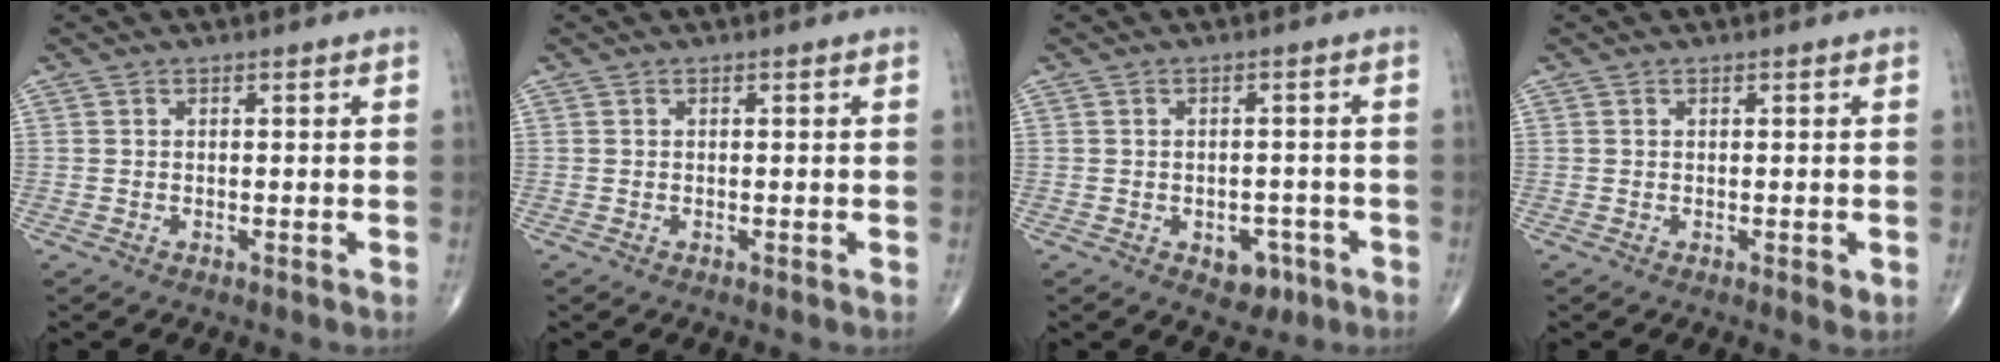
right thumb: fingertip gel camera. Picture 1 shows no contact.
{"total": 0.0}
{"total": 4.6, "force": [-2.1, 3.2, 2.6], "torque": [-0.009, 0.014, -0.022]}
{"total": 1.3, "force": [-0.2, 0.6, 1.2], "torque": [-0.011, -0.003, -0.002]}